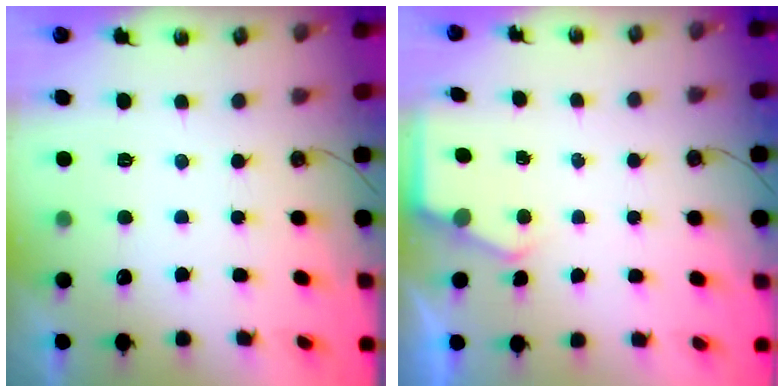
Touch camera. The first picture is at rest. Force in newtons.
{"total": 2.8, "press": 2.8, "slide": 0.4}